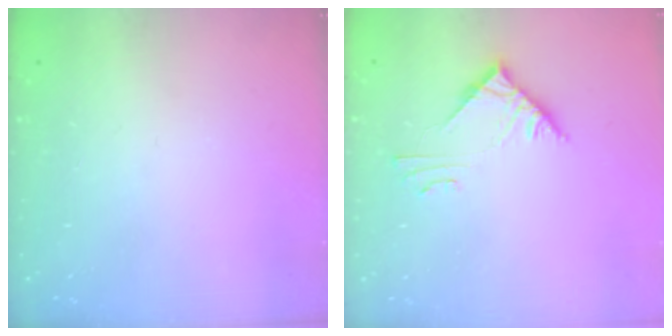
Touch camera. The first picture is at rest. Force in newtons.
{"total": 5.2, "press": 5.2, "slide": 0.5}